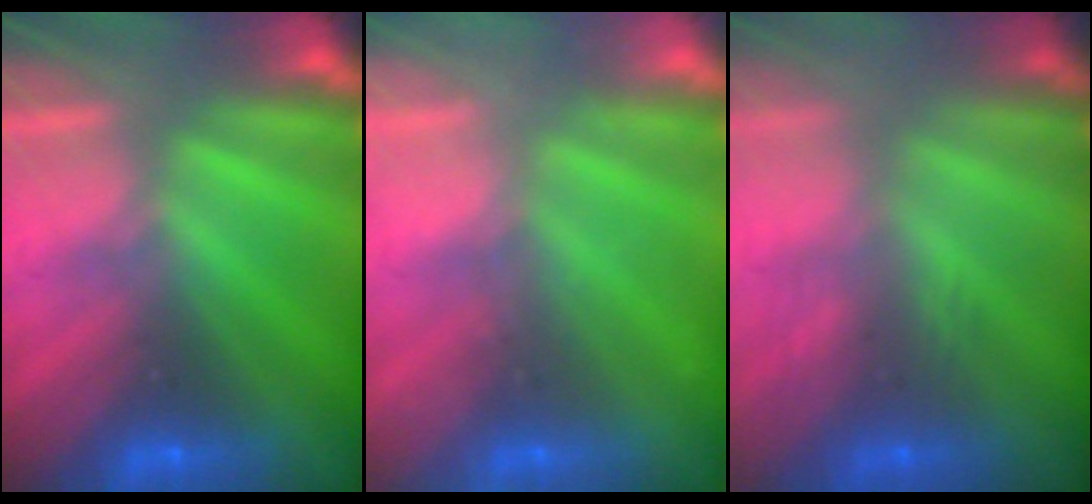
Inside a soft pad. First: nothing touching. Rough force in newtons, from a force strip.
{"total": 2.2}
{"total": 2.9}